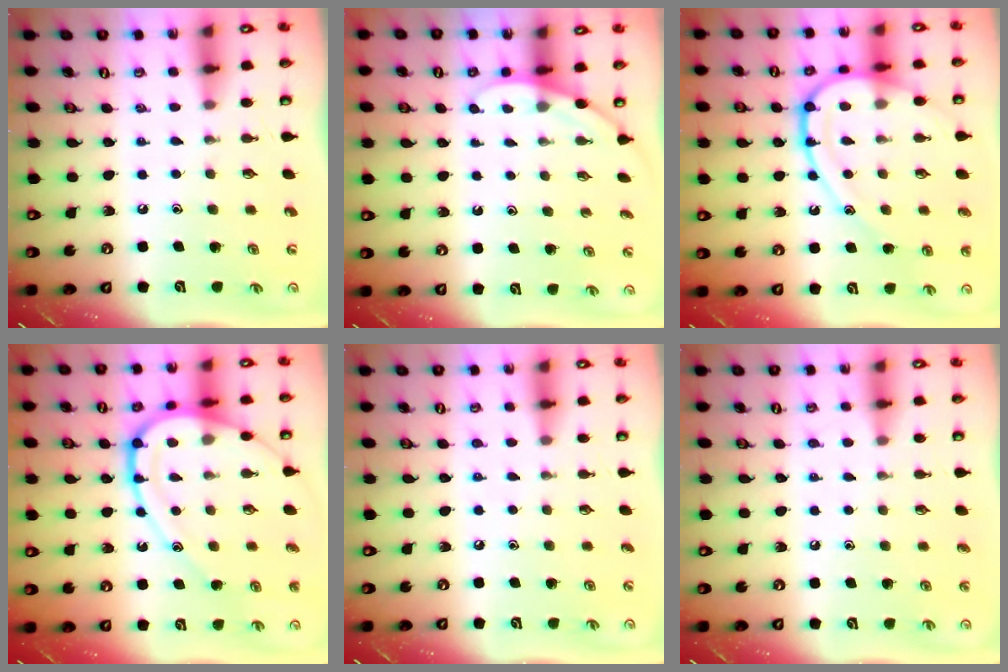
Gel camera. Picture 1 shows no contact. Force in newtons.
{"total": 2.8, "press": 2.8, "slide": 0.2}
{"total": 16.0, "press": 16.0, "slide": 1.5}
{"total": 16.7, "press": 16.6, "slide": 1.6}
{"total": 3.8, "press": 3.7, "slide": 0.9}
{"total": 4.4, "press": 4.4, "slide": 0.6}